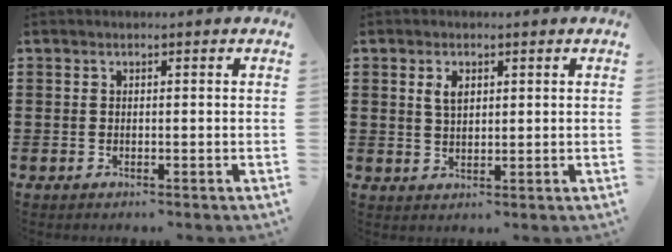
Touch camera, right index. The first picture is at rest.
{"total": 2.7, "force": [1.1, 1.5, 2.0], "torque": [-0.045, 0.006, 0.019]}